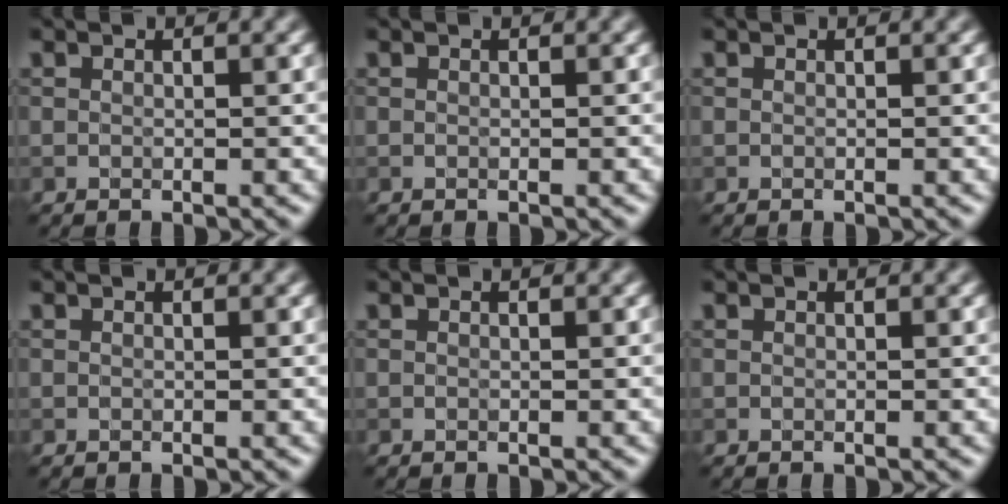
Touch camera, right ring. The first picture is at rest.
{"total": 0.0}
{"total": 0.0}
{"total": 0.0}
{"total": 0.0}
{"total": 0.0}